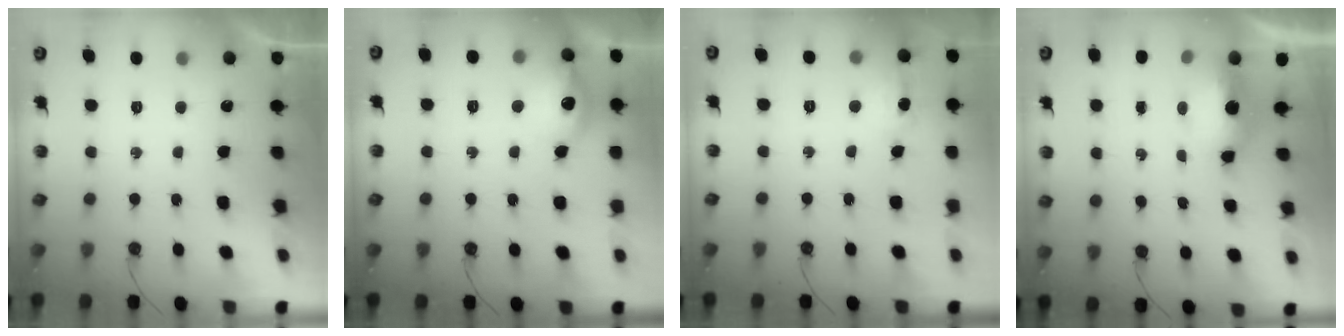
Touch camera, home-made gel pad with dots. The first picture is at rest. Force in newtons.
{"total": 13.5, "press": 13.4, "slide": 1.1}
{"total": 7.7, "press": 7.6, "slide": 0.8}
{"total": 7.0, "press": 6.8, "slide": 1.8}